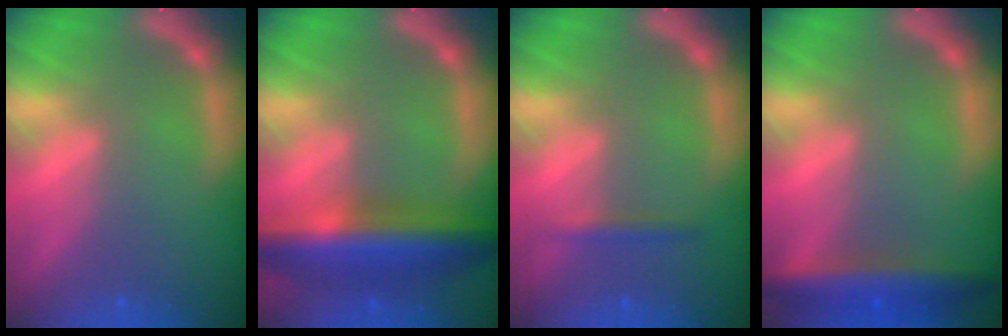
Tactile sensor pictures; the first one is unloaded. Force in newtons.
{"total": 8.5}
{"total": 1.4}
{"total": 5.5}